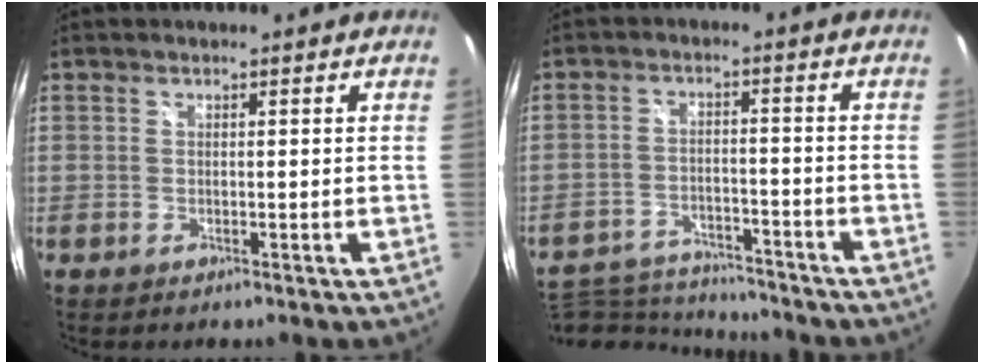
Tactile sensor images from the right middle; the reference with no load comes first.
{"total": 17.5, "force": [-15.4, 5.0, 6.7], "torque": [-0.160, -0.007, -0.237]}